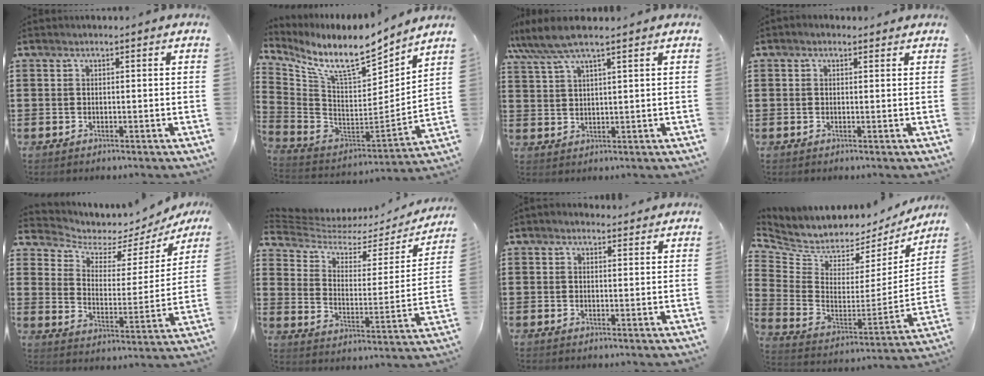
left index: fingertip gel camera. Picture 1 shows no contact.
{"total": 9.9, "force": [7.9, 2.0, 5.7], "torque": [-0.137, -0.066, 0.131]}
{"total": 5.6, "force": [4.4, 0.5, 3.5], "torque": [-0.081, -0.007, 0.078]}
{"total": 0.8, "force": [0.3, 0.6, 0.4], "torque": [-0.010, 0.006, 0.006]}
{"total": 4.2, "force": [3.7, 1.8, 1.0], "torque": [-0.041, -0.031, 0.054]}
{"total": 4.5, "force": [3.5, 2.0, 2.2], "torque": [-0.064, -0.024, 0.055]}
{"total": 1.4, "force": [1.2, 0.6, 0.3], "torque": [-0.010, 0.005, 0.023]}
{"total": 4.6, "force": [4.3, 1.8, 0.2], "torque": [-0.038, -0.050, 0.073]}